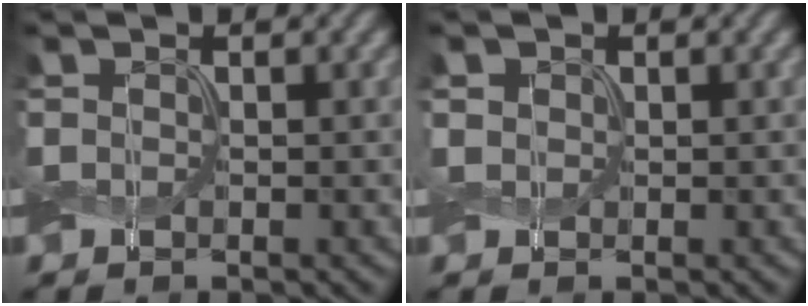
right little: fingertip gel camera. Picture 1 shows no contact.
{"total": 0.8, "force": [0.3, 0.7, 0.2], "torque": [-0.006, 0.001, 0.005]}